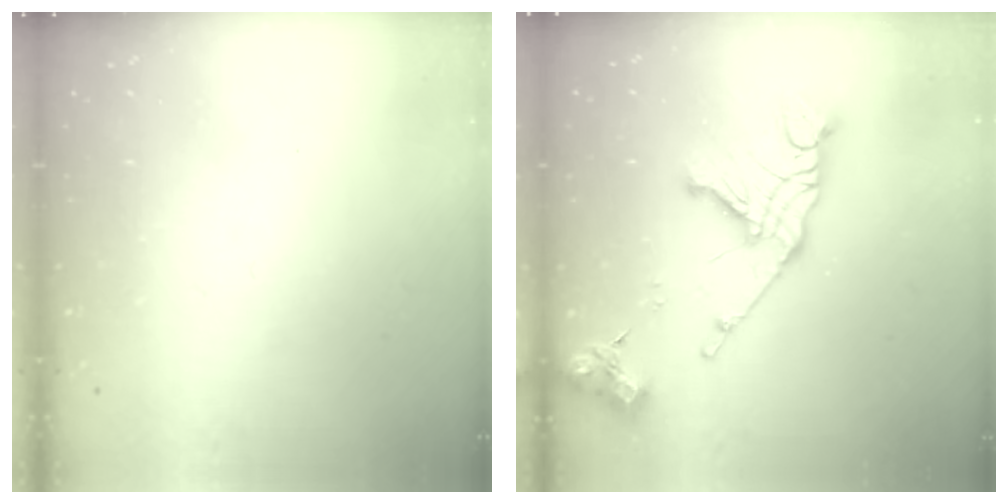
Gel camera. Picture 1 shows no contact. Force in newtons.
{"total": 16.3, "press": 16.2, "slide": 1.8}